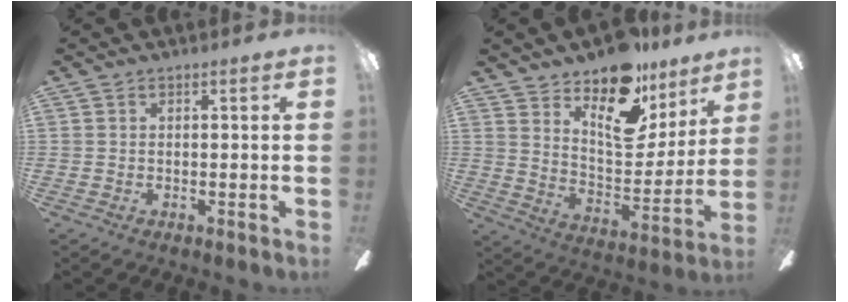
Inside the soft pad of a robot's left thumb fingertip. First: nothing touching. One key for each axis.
{"total": 16.9, "fx": 12.6, "fy": 8.0, "fz": 7.9, "tx": -0.113, "ty": -0.092, "tz": 0.219}